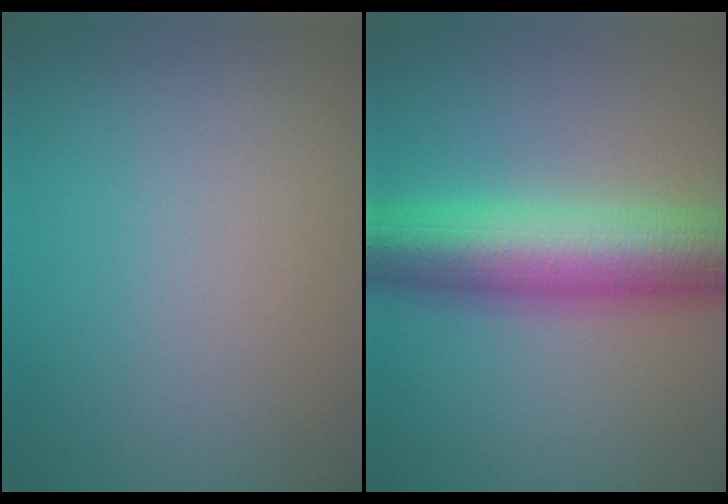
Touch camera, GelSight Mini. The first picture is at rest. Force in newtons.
{"total": 11.0, "press": 11.0, "slide": 0.0}